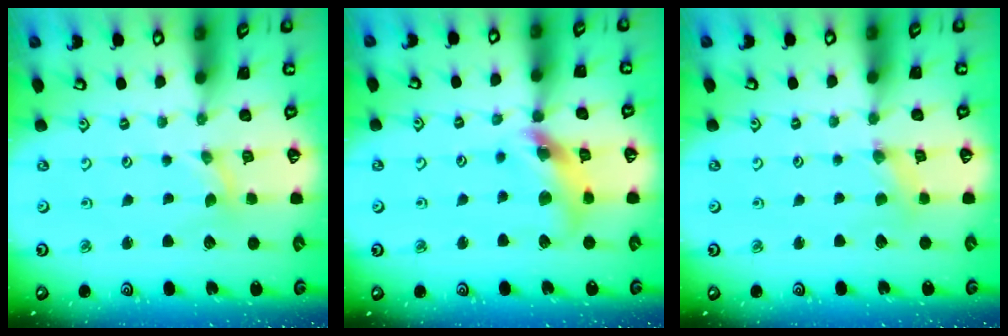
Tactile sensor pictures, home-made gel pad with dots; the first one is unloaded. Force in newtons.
{"total": 13.2, "press": 13.1, "slide": 1.7}
{"total": 0.8, "press": 0.8, "slide": 0.3}